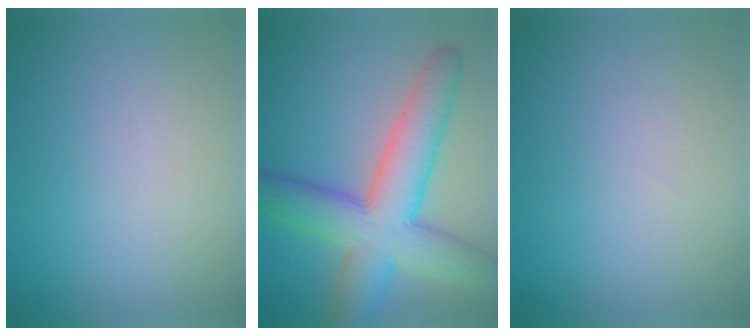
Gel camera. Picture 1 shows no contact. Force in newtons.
{"total": 9.3, "press": 9.3, "slide": 0.3}
{"total": 0.0}